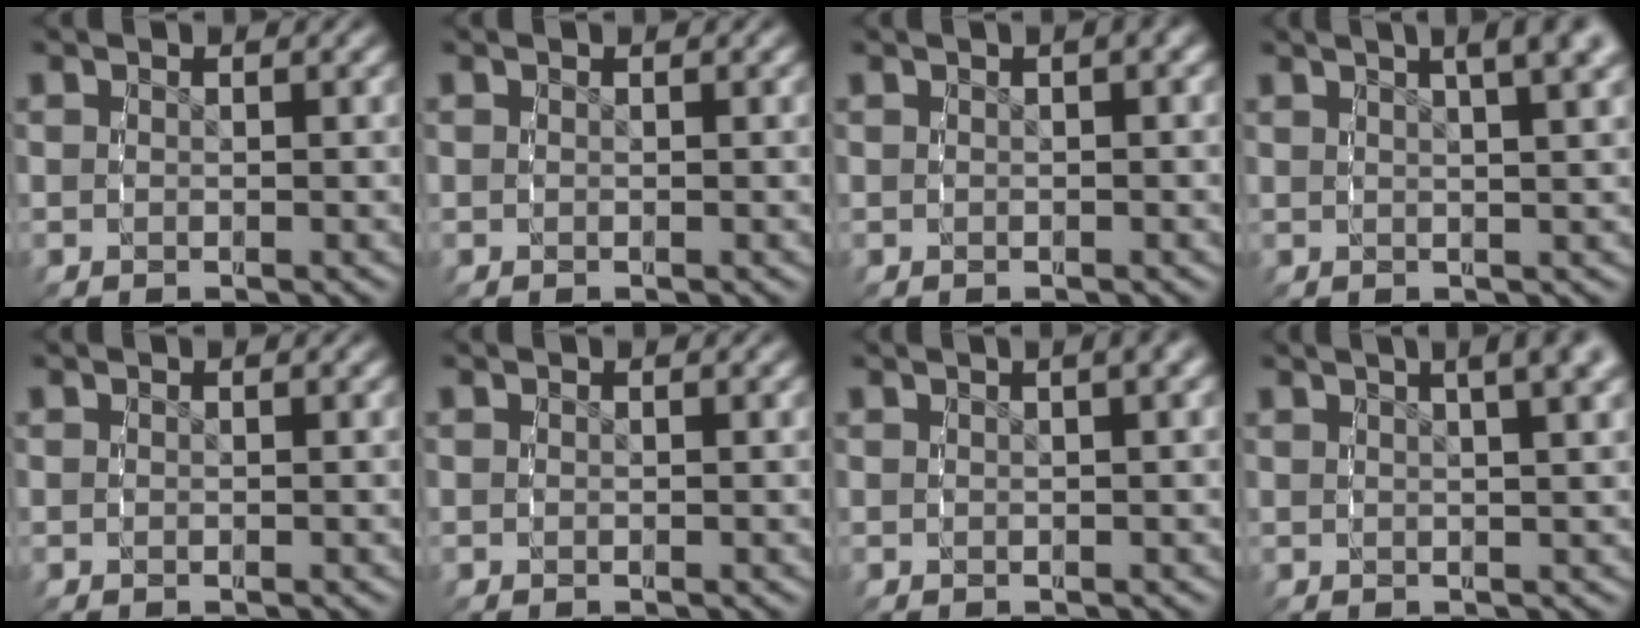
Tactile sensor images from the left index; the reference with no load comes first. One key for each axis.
{"total": 0.0}
{"total": 1.0, "fx": 0.3, "fy": -0.1, "fz": 1.0, "tx": -0.009, "ty": 0.011, "tz": 0.003}
{"total": 7.2, "fx": 4.0, "fy": 2.0, "fz": 5.6, "tx": -0.058, "ty": 0.033, "tz": 0.053}
{"total": 0.0}
{"total": 0.0}
{"total": 2.1, "fx": 1.0, "fy": -0.3, "fz": 1.8, "tx": -0.016, "ty": 0.015, "tz": 0.015}
{"total": 6.5, "fx": 3.5, "fy": 1.8, "fz": 5.2, "tx": -0.053, "ty": 0.032, "tz": 0.044}